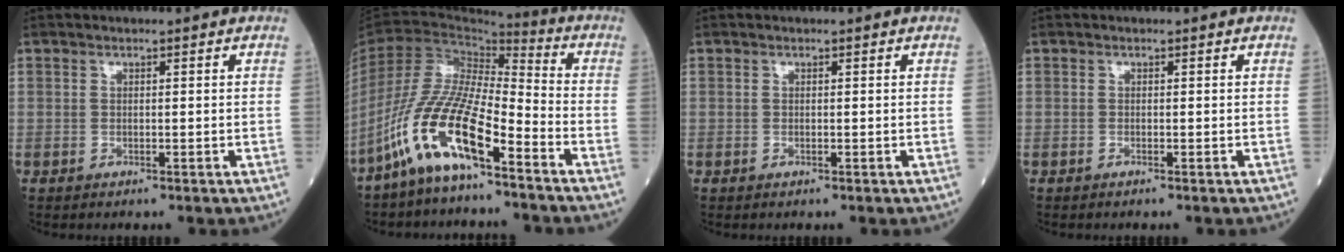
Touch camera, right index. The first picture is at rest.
{"total": 13.9, "force": [-8.7, 2.5, 10.6], "torque": [-0.223, -0.006, -0.169]}
{"total": 0.0}
{"total": 0.0}